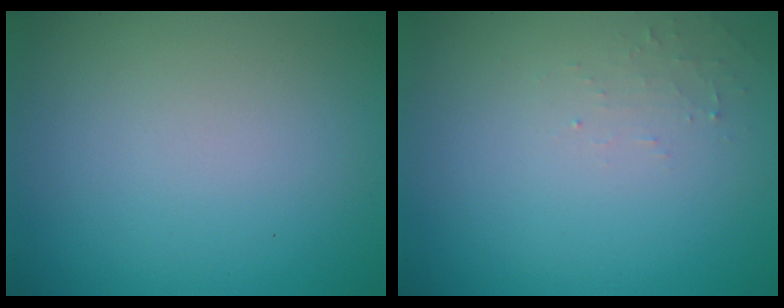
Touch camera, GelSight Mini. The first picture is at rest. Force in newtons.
{"total": 1.1, "press": 1.1, "slide": 0.2}